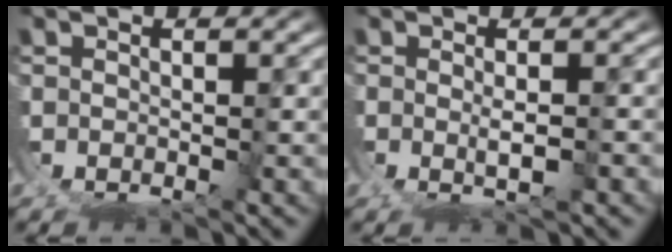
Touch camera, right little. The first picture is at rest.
{"total": 1.9, "force": [-0.2, -0.6, 1.8], "torque": [-0.025, -0.003, 0.000]}